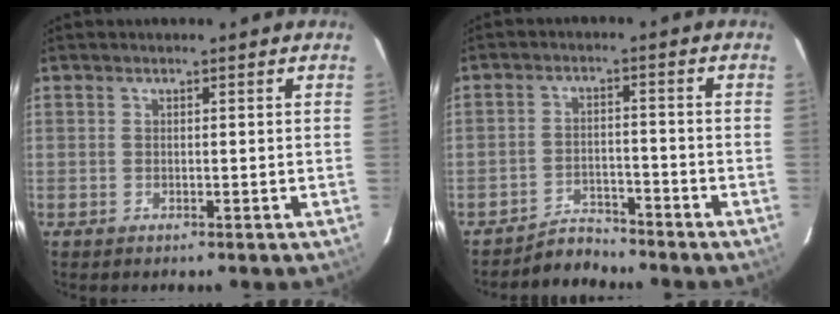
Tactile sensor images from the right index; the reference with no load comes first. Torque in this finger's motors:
{"motor_torque": [-0.59, -0.17, -0.21, -0.08]}